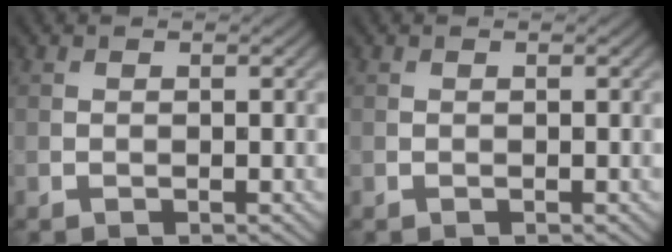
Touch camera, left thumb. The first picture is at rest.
{"total": 0.0}